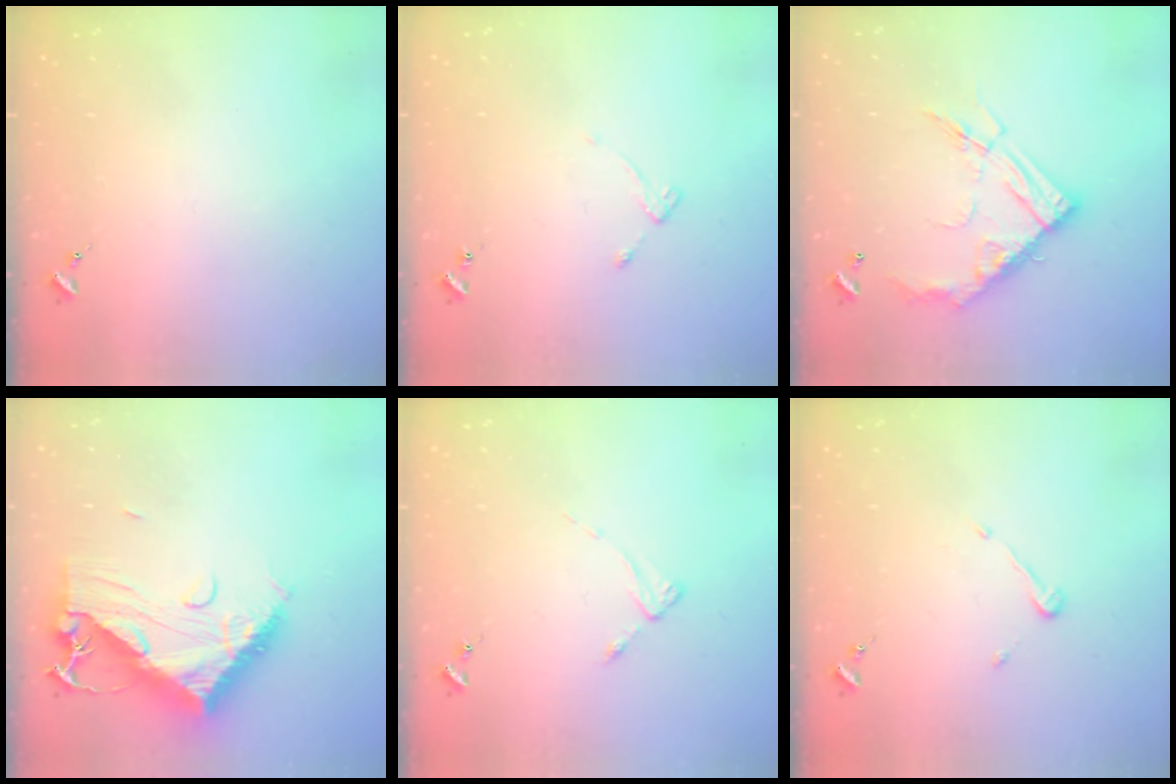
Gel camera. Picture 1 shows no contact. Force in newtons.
{"total": 4.3, "press": 4.2, "slide": 0.6}
{"total": 17.2, "press": 17.1, "slide": 1.4}
{"total": 15.7, "press": 15.6, "slide": 1.5}
{"total": 2.5, "press": 2.5, "slide": 0.3}
{"total": 3.6, "press": 3.6, "slide": 0.2}